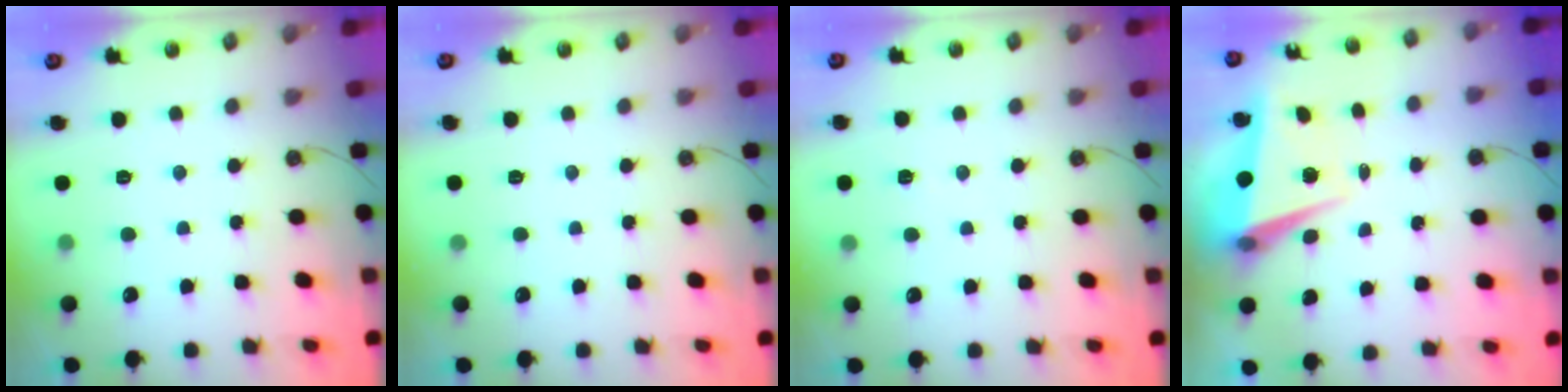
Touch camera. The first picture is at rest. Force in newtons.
{"total": 3.9, "press": 1.0, "slide": 3.8}
{"total": 2.3, "press": 1.3, "slide": 1.9}
{"total": 8.0, "press": 7.2, "slide": 3.6}